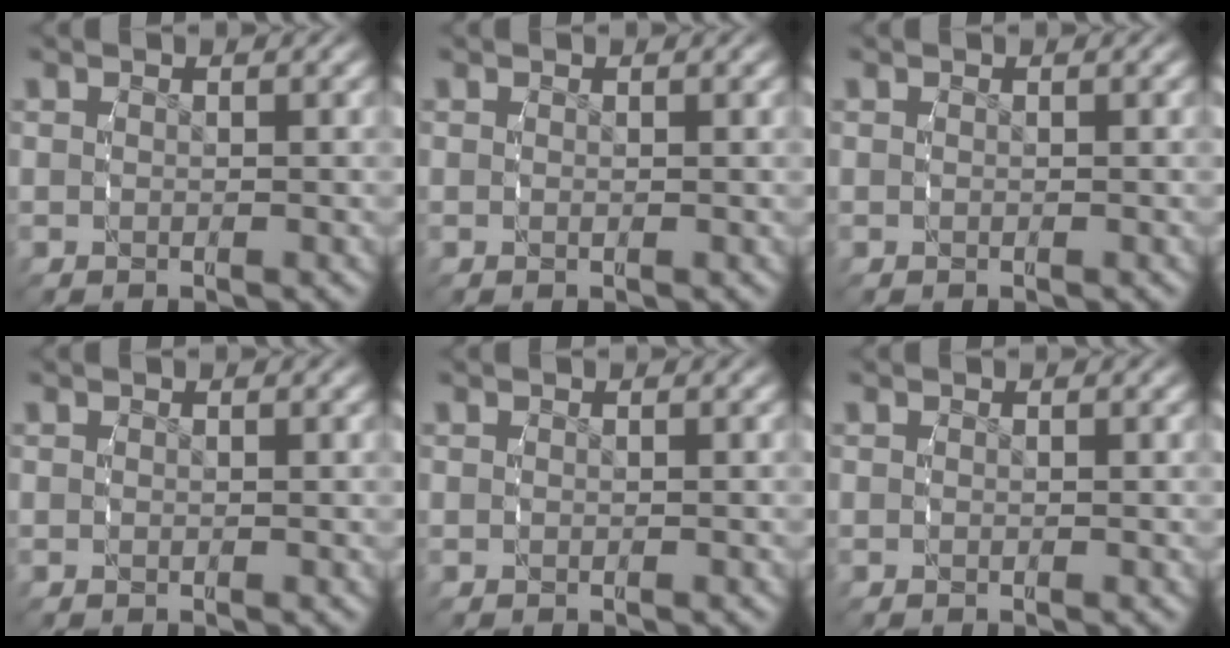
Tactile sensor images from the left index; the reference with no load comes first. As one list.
[{"total": 0.0}, {"total": 0.0}, {"total": 0.0}, {"total": 0.0}, {"total": 0.0}]